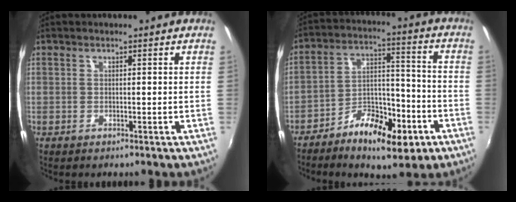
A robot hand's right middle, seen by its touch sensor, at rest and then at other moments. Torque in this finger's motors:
{"motor_torque": [0.94, -1.16, 0.27, 0.12]}